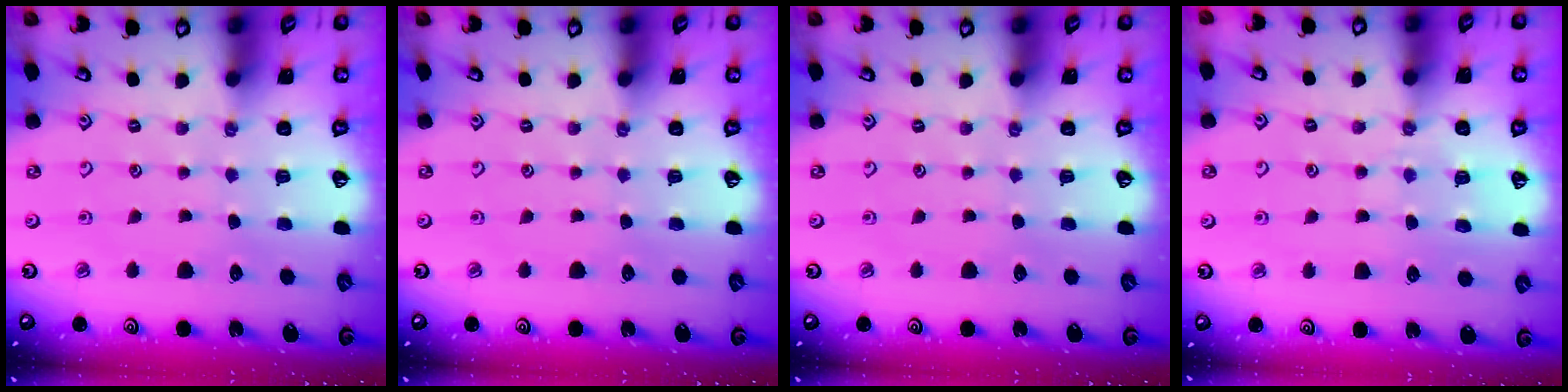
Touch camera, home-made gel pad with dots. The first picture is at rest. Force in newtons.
{"total": 0.0}
{"total": 0.0}
{"total": 6.1, "press": 6.1, "slide": 0.6}